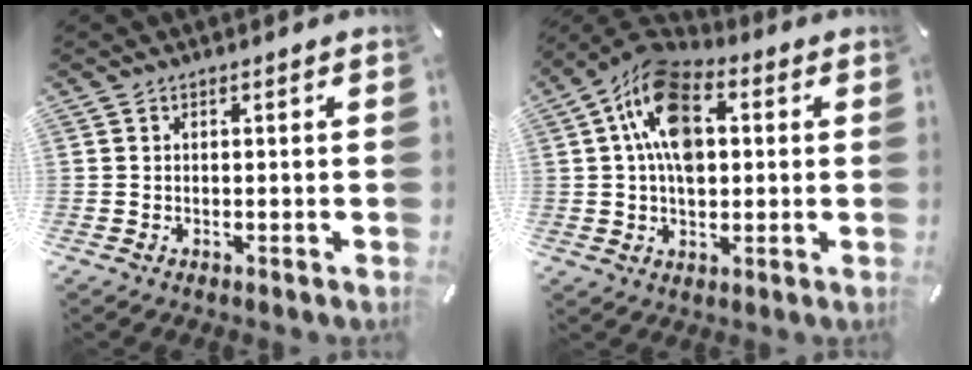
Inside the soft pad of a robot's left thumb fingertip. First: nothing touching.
{"total": 14.6, "force": [2.8, 9.6, 10.7], "torque": [-0.203, 0.001, 0.051]}